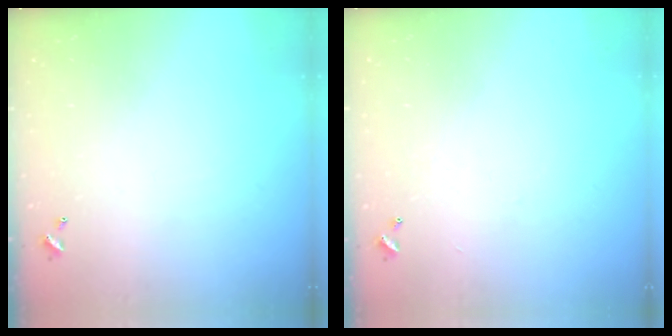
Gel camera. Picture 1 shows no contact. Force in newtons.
{"total": 2.3, "press": 2.3, "slide": 0.4}